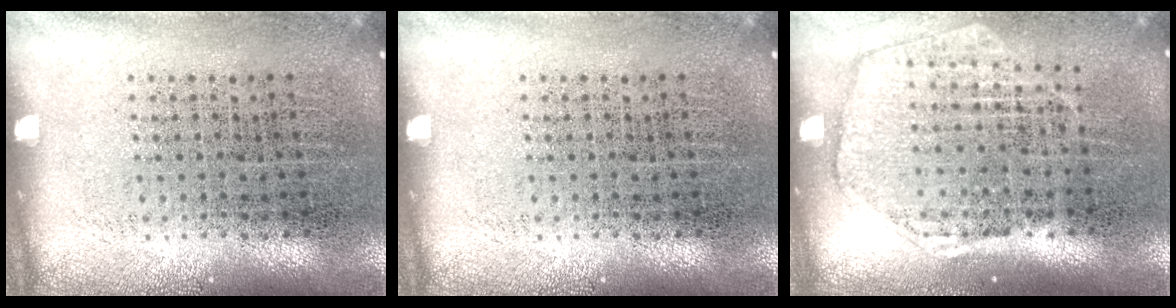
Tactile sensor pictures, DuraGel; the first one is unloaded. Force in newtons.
{"total": 0.0}
{"total": 1.9, "press": 1.7, "slide": 0.8}